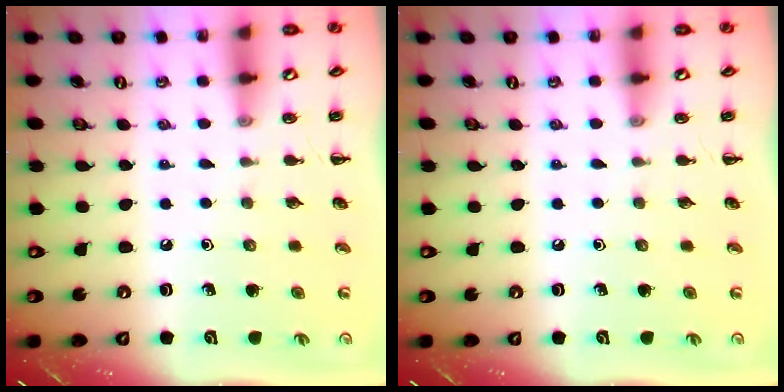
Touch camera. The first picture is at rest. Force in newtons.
{"total": 0.0}